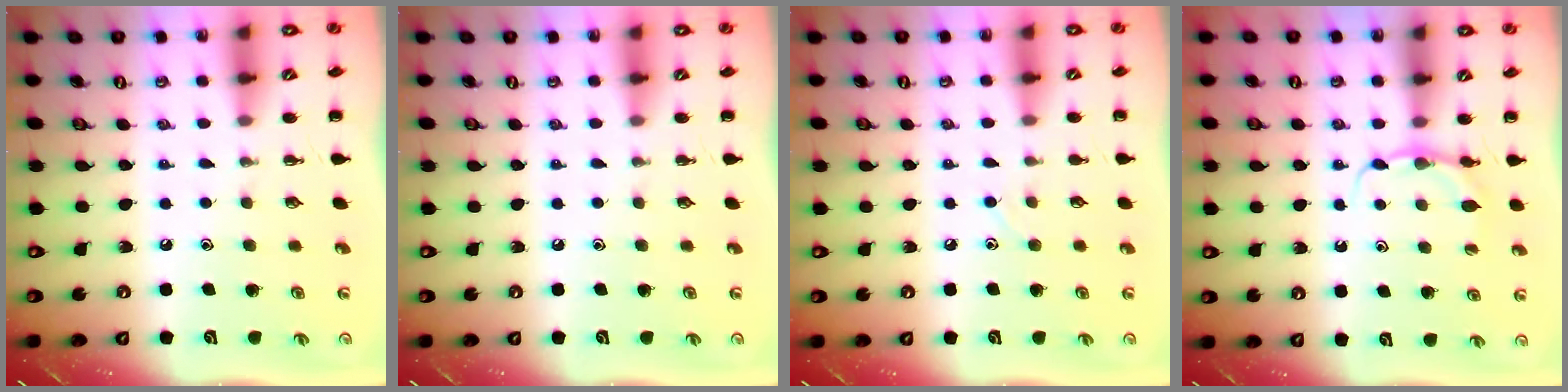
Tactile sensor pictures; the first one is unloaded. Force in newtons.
{"total": 0.0}
{"total": 6.1, "press": 5.8, "slide": 2.1}
{"total": 4.6, "press": 4.5, "slide": 1.1}